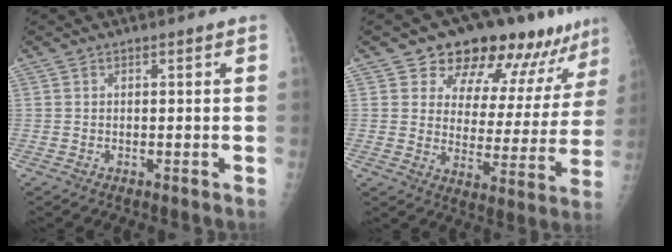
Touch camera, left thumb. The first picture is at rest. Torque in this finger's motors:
{"motor_torque": [0.14, 0.17, -0.30, -0.22, 0.05]}